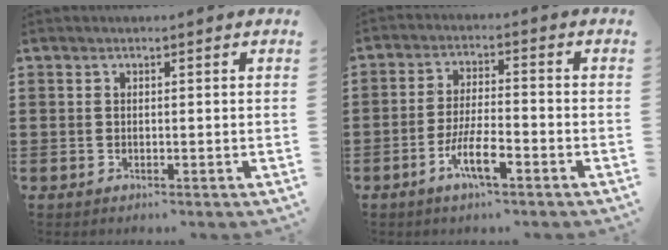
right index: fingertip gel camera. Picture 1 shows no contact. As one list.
[{"total": 6.6, "force": [-3.4, 1.6, 5.4], "torque": [-0.123, -0.010, -0.067]}]